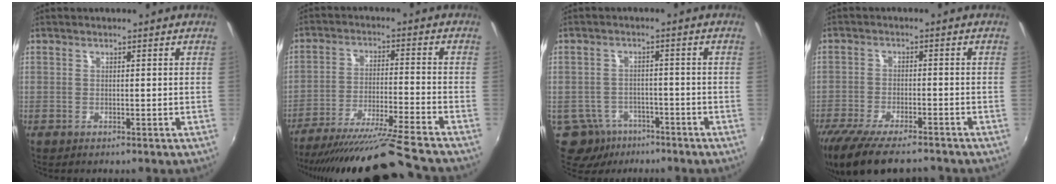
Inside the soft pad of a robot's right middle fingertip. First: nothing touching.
{"total": 18.2, "force": [-16.3, -1.9, 7.8], "torque": [-0.149, -0.036, -0.265]}
{"total": 8.7, "force": [-5.4, 6.4, 2.3], "torque": [-0.070, 0.002, -0.076]}
{"total": 13.9, "force": [-11.5, 3.5, 7.2], "torque": [-0.154, -0.038, -0.191]}